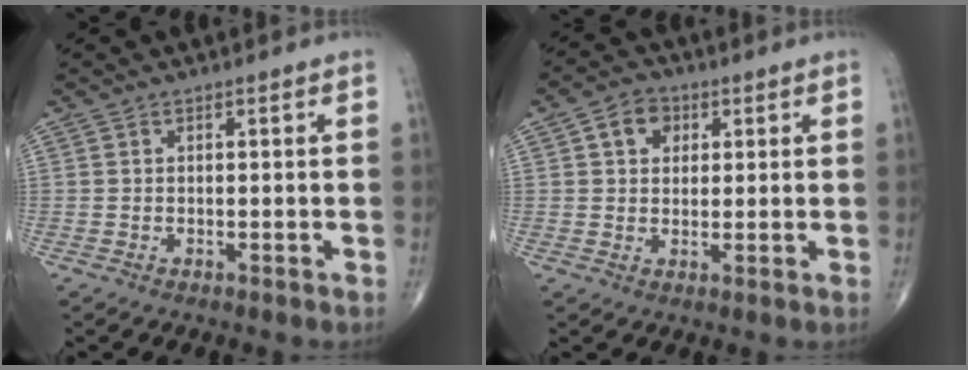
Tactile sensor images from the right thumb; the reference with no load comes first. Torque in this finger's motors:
{"motor_torque": [-0.09, 0.15, -0.01, -0.01, 0.09]}